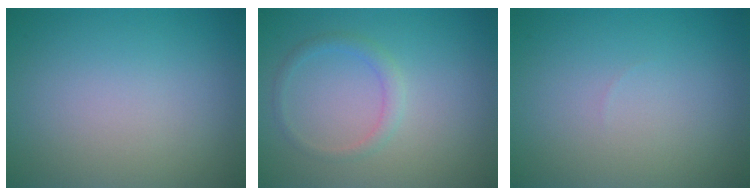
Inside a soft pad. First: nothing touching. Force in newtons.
{"total": 1.4, "press": 1.4, "slide": 0.1}
{"total": 0.0}